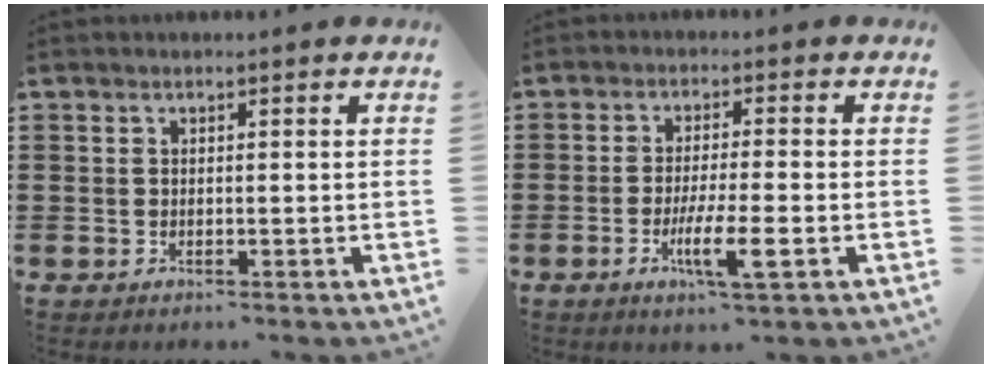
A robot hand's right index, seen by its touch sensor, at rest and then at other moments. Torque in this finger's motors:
{"motor_torque": [1.55, -0.52, 0.60, 0.17]}